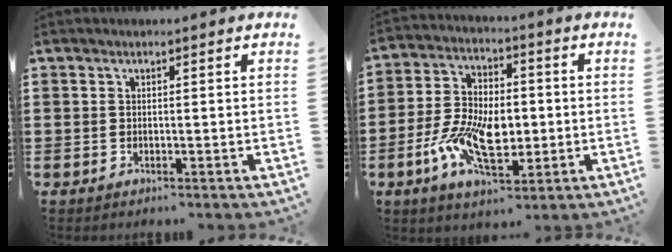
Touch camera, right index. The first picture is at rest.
{"total": 11.0, "force": [-2.5, 6.2, 8.7], "torque": [-0.181, 0.002, -0.046]}